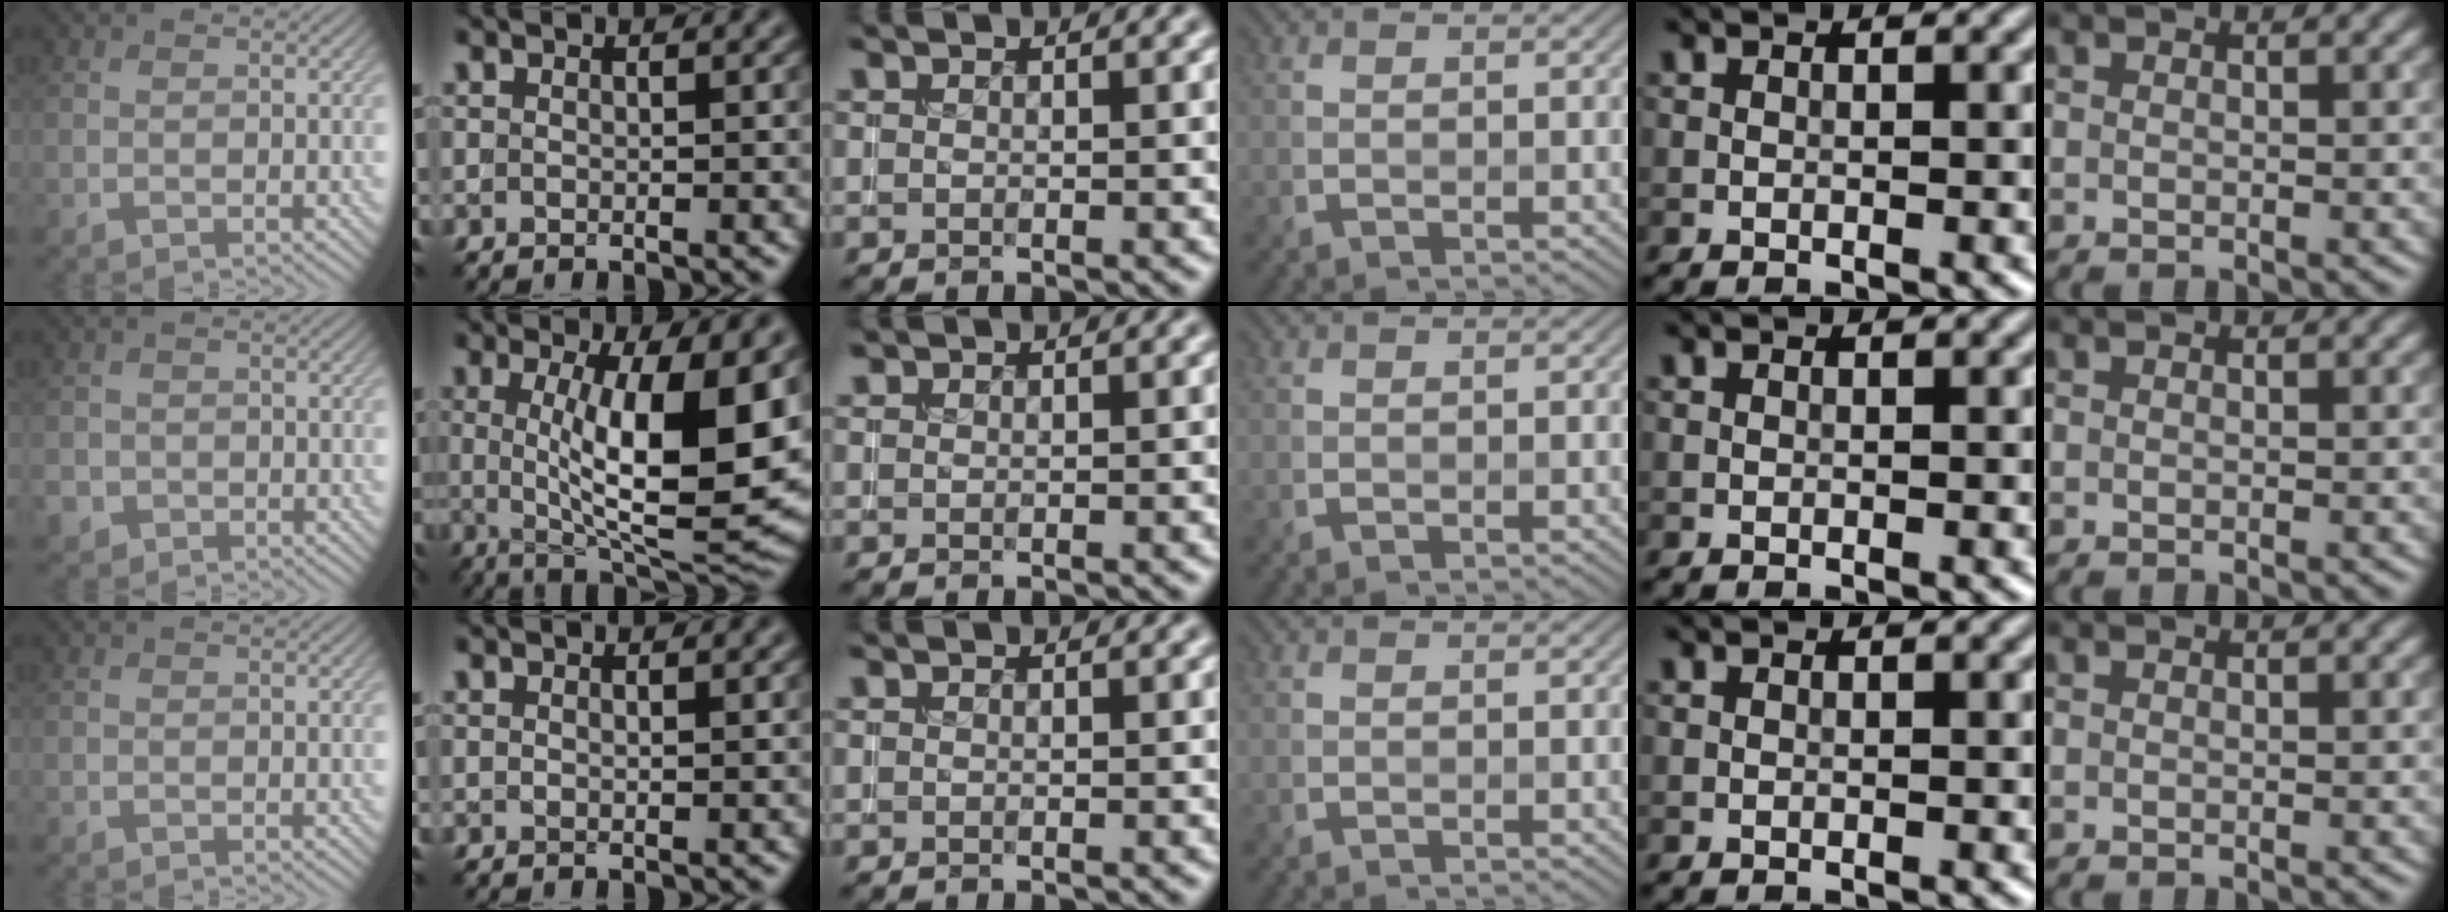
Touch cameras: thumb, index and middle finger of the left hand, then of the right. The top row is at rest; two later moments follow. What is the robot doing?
{"motion": "insert", "object": "coin"}